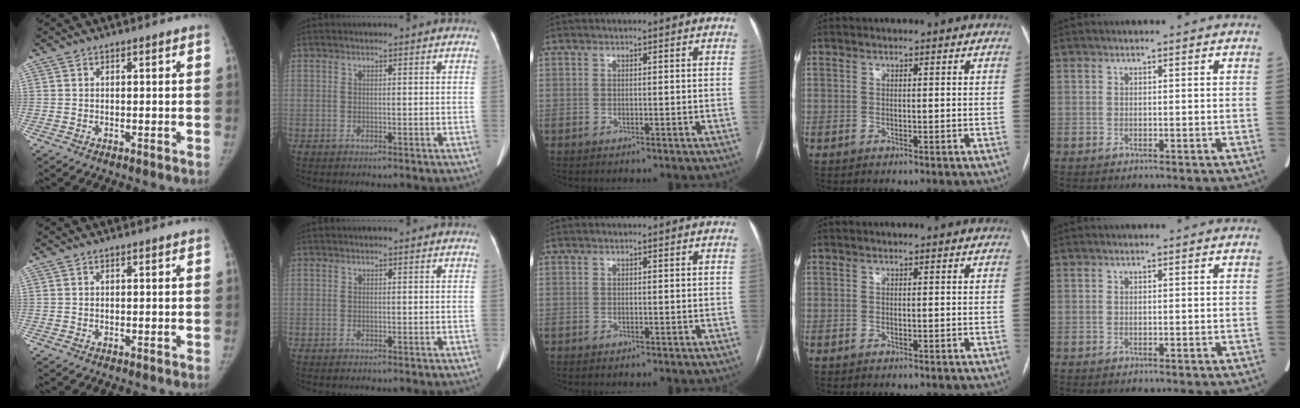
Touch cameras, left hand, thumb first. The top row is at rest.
{}